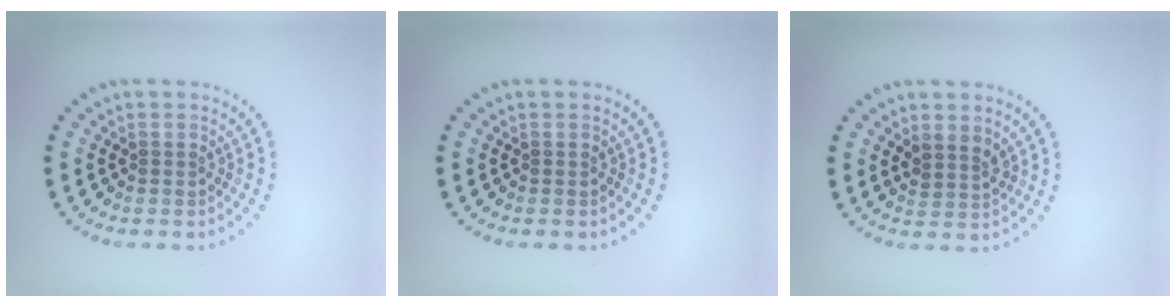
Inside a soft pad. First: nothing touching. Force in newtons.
{"total": 0.0}
{"total": 1.7, "press": 1.3, "slide": 1.0}